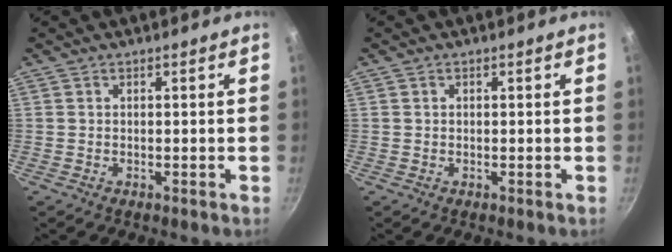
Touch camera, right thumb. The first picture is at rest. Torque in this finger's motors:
{"motor_torque": [-0.02, -0.24, 0.11, 0.20, -0.03]}